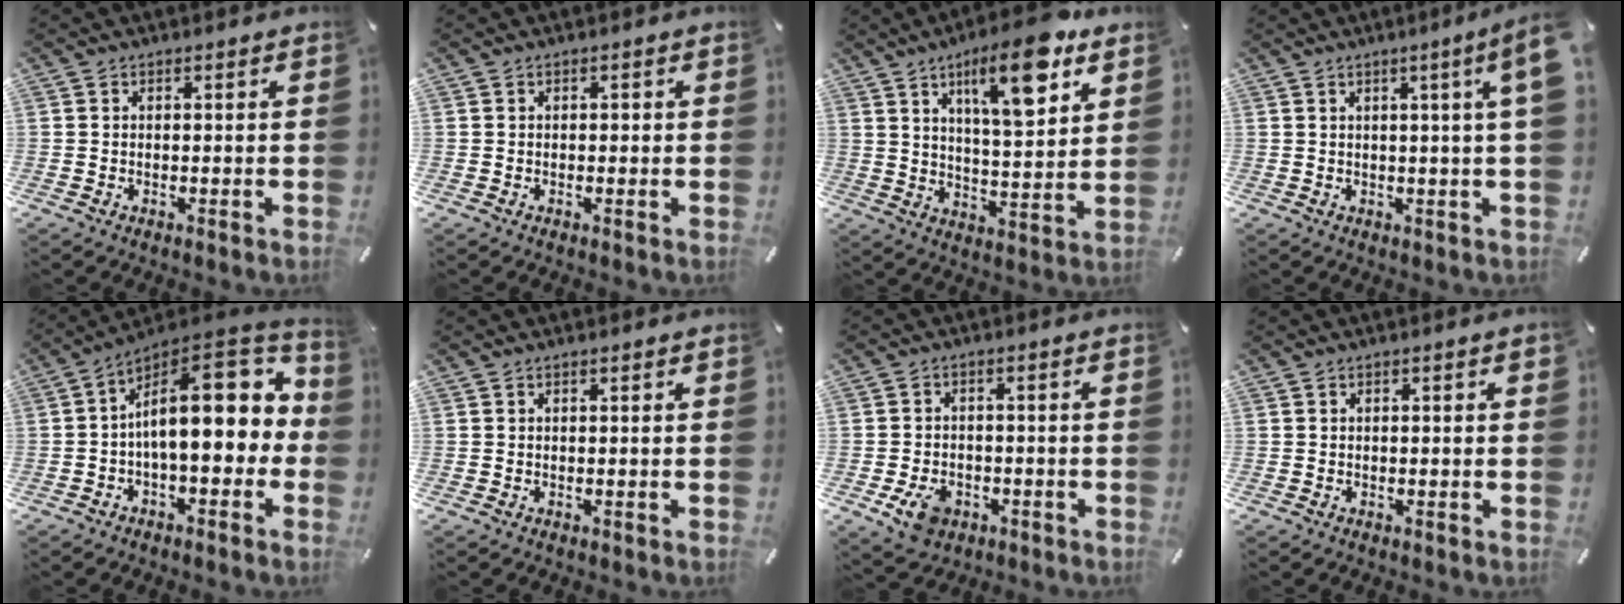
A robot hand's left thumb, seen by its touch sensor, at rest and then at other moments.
{"total": 0.6, "force": [0.1, 0.5, 0.3], "torque": [-0.005, 0.003, 0.000]}
{"total": 14.9, "force": [8.9, 4.6, 11.0], "torque": [-0.165, -0.042, 0.142]}
{"total": 7.0, "force": [2.8, -0.2, 6.4], "torque": [-0.107, -0.011, 0.043]}
{"total": 17.8, "force": [2.5, 8.2, 15.6], "torque": [-0.226, -0.028, 0.043]}
{"total": 0.5, "force": [0.2, 0.0, 0.5], "torque": [-0.008, 0.000, 0.004]}
{"total": 6.1, "force": [-2.6, 4.6, 2.9], "torque": [-0.055, 0.008, -0.049]}
{"total": 1.0, "force": [0.2, 0.1, 0.9], "torque": [-0.017, 0.000, 0.003]}